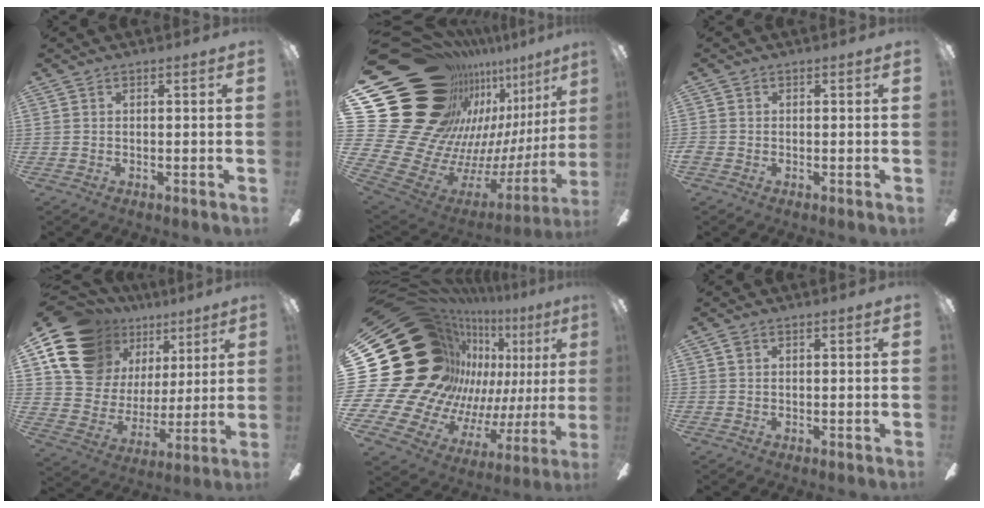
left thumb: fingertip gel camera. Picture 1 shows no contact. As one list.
[{"total": 31.0, "force": [12.7, 21.6, 18.3], "torque": [-0.311, -0.163, 0.327]}, {"total": 1.4, "force": [-0.5, 1.2, 0.4], "torque": [-0.006, 0.005, -0.010]}, {"total": 16.2, "force": [10.5, 11.0, 5.7], "torque": [-0.127, -0.064, 0.203]}, {"total": 35.1, "force": [11.4, 25.0, 21.9], "torque": [-0.345, -0.138, 0.312]}, {"total": 1.1, "force": [0.5, 0.9, 0.5], "torque": [-0.010, 0.005, 0.009]}]